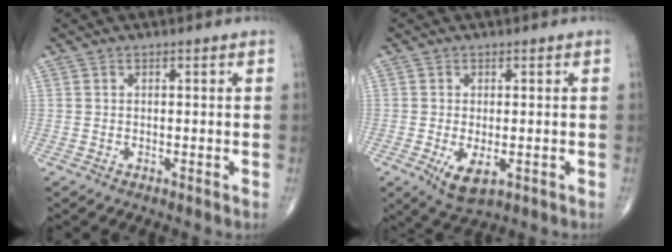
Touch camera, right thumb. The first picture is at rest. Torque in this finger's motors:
{"motor_torque": [-0.04, 0.14, 0.32, 0.24, 0.17]}